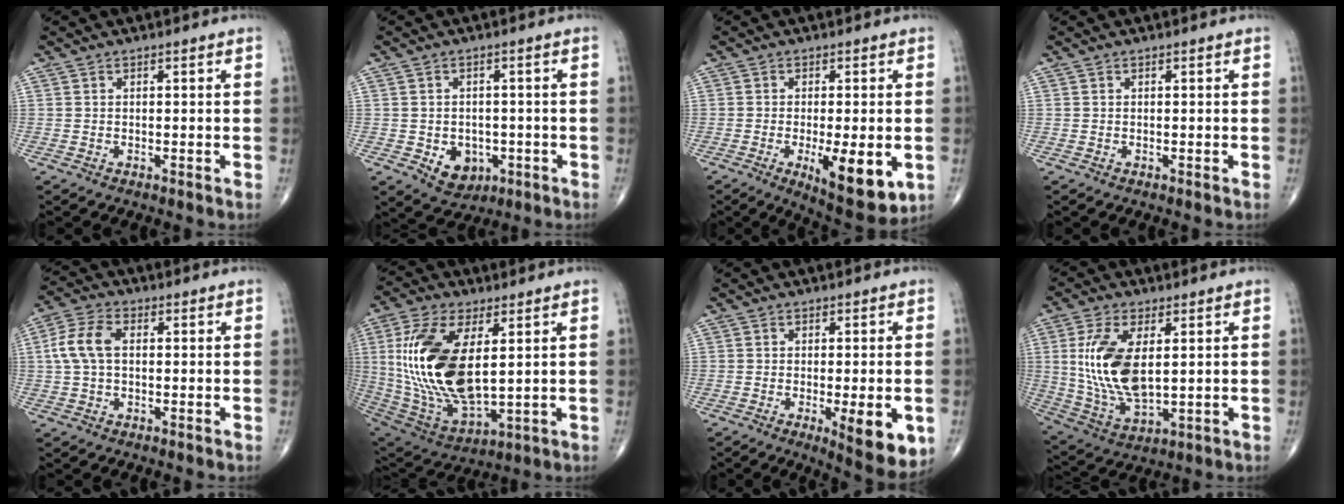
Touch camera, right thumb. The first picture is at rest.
{"total": 6.4, "force": [-1.8, 5.0, 3.5], "torque": [-0.026, 0.009, -0.014]}
{"total": 11.9, "force": [-3.2, 4.0, 10.7], "torque": [-0.149, -0.022, -0.040]}
{"total": 0.0}
{"total": 7.4, "force": [0.8, 4.5, 5.9], "torque": [-0.131, 0.021, 0.011]}
{"total": 22.2, "force": [3.5, 10.6, 19.2], "torque": [-0.392, -0.024, 0.077]}
{"total": 9.7, "force": [-2.8, 2.8, 8.9], "torque": [-0.112, -0.019, -0.032]}
{"total": 14.7, "force": [2.4, 7.2, 12.6], "torque": [-0.257, -0.016, 0.059]}